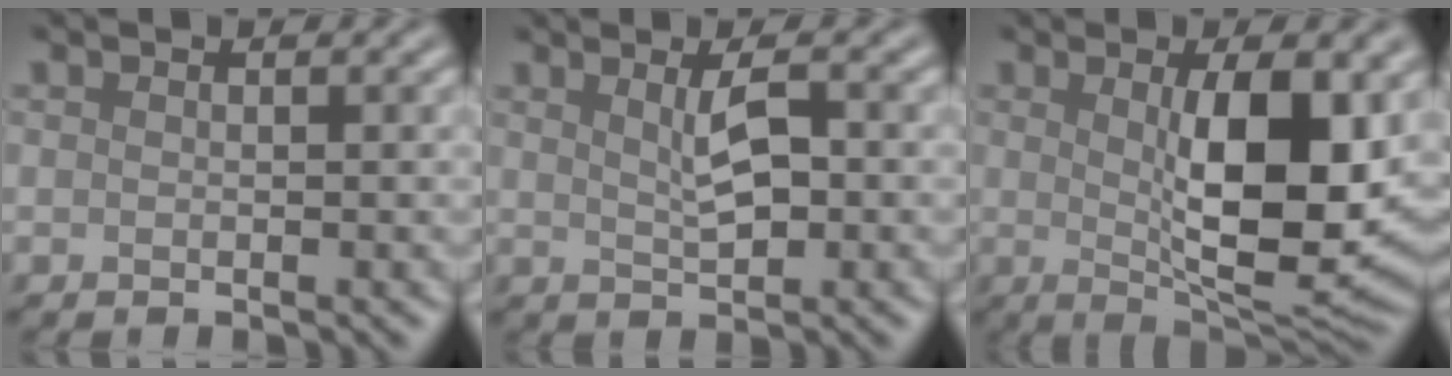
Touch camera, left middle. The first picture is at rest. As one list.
[{"total": 2.7, "force": [0.7, 0.7, 2.5], "torque": [-0.046, 0.000, 0.014]}, {"total": 9.8, "force": [0.9, 3.0, 9.3], "torque": [-0.141, -0.013, 0.023]}]